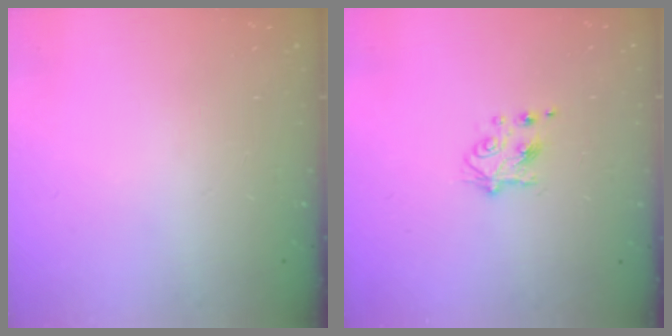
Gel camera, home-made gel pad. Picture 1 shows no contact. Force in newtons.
{"total": 5.3, "press": 5.2, "slide": 0.8}